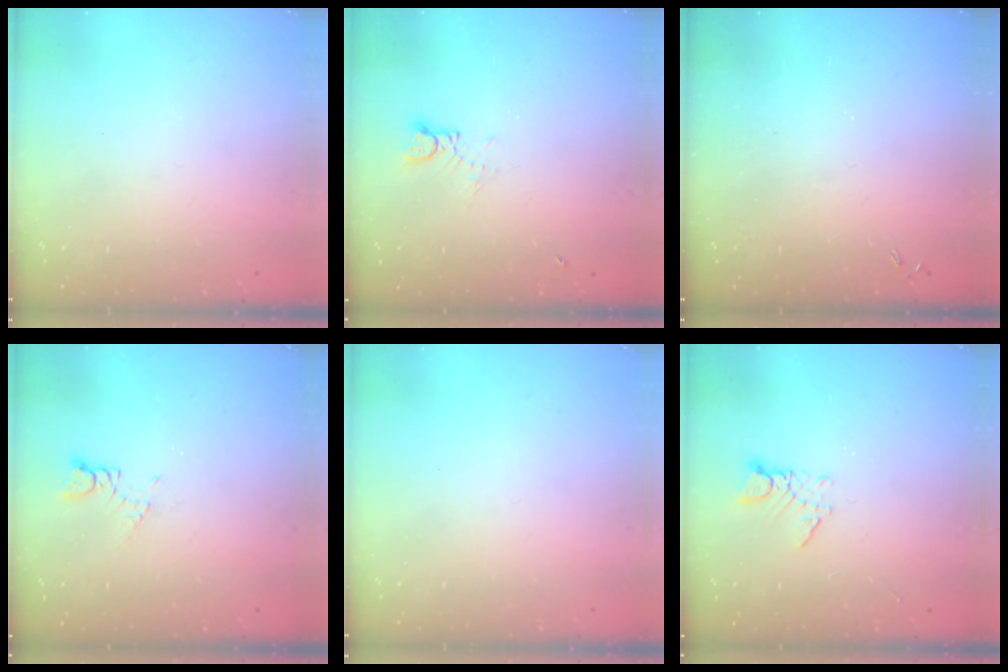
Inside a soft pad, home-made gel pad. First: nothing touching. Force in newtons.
{"total": 2.7, "press": 2.7, "slide": 0.2}
{"total": 0.0}
{"total": 1.4, "press": 1.4, "slide": 0.2}
{"total": 0.0}
{"total": 3.5, "press": 3.5, "slide": 0.4}